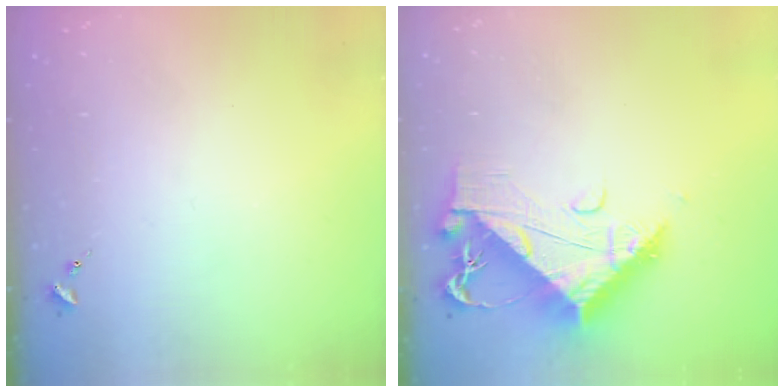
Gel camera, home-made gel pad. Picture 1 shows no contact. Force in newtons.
{"total": 13.0, "press": 12.9, "slide": 1.3}